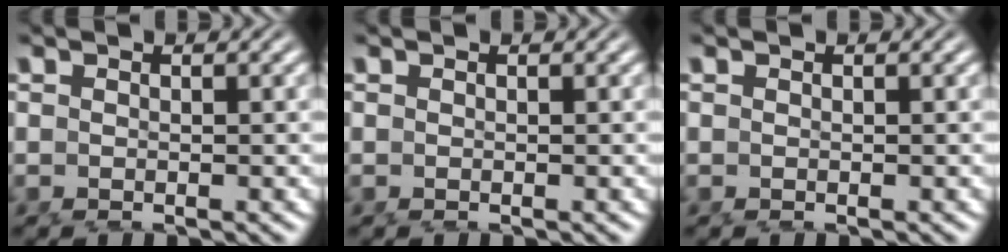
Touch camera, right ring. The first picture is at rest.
{"total": 0.0}
{"total": 0.0}